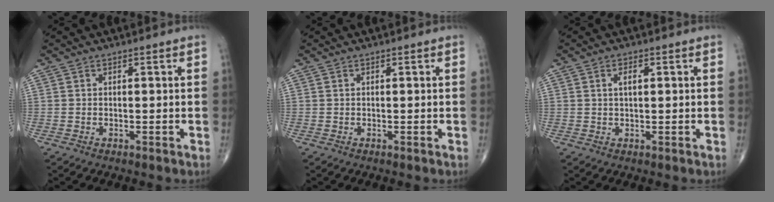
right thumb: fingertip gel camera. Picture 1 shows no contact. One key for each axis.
{"total": 0.0}
{"total": 2.1, "fx": 0.6, "fy": 1.0, "fz": 1.8, "tx": -0.031, "ty": 0.001, "tz": 0.009}